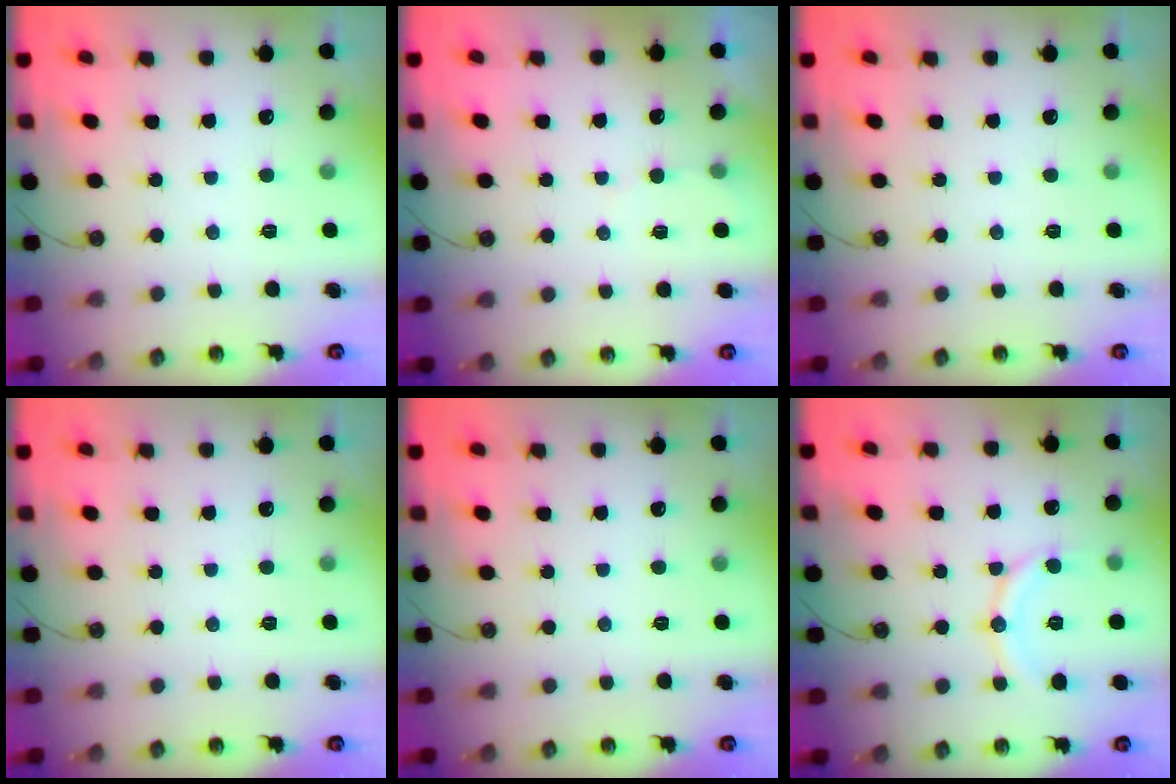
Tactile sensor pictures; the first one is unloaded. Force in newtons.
{"total": 1.7, "press": 1.7, "slide": 0.2}
{"total": 0.0}
{"total": 0.0}
{"total": 0.0}
{"total": 11.0, "press": 11.0, "slide": 1.0}